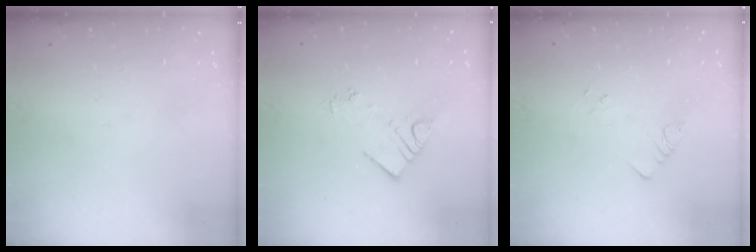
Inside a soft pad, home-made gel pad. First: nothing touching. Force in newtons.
{"total": 7.3, "press": 7.2, "slide": 0.7}
{"total": 5.3, "press": 5.2, "slide": 0.6}